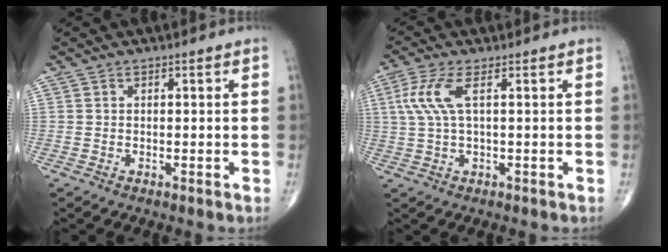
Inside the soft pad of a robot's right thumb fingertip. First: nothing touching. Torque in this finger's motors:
{"motor_torque": [0.54, 1.53, 0.92, 0.21, 0.07]}